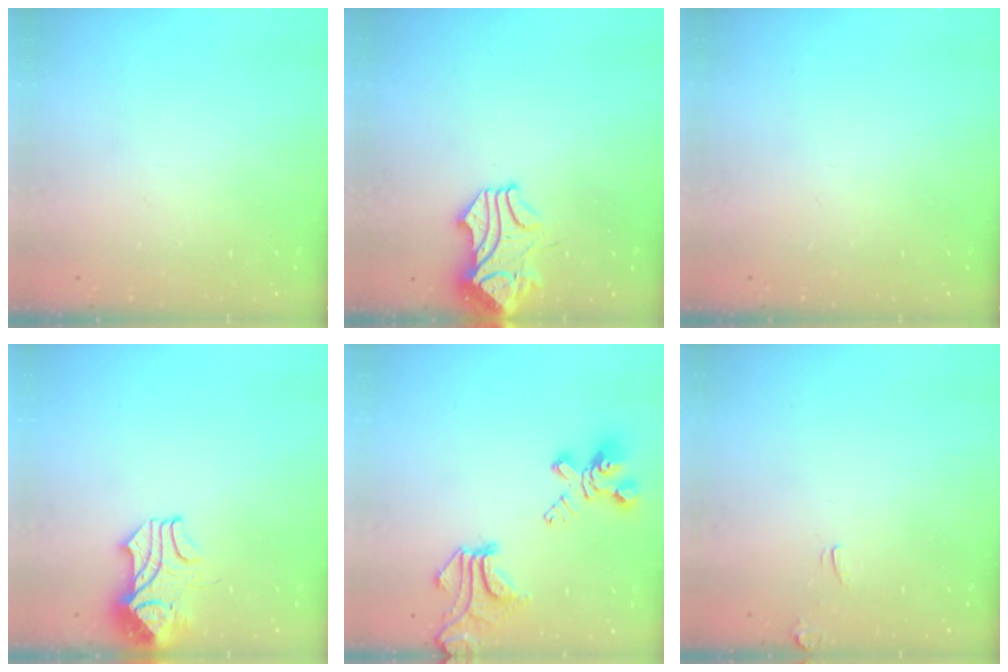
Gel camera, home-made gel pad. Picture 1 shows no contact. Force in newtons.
{"total": 1.0, "press": 0.6, "slide": 0.8}
{"total": 0.0}
{"total": 2.4, "press": 2.2, "slide": 1.0}
{"total": 11.4, "press": 11.1, "slide": 2.6}
{"total": 2.6, "press": 2.5, "slide": 0.2}